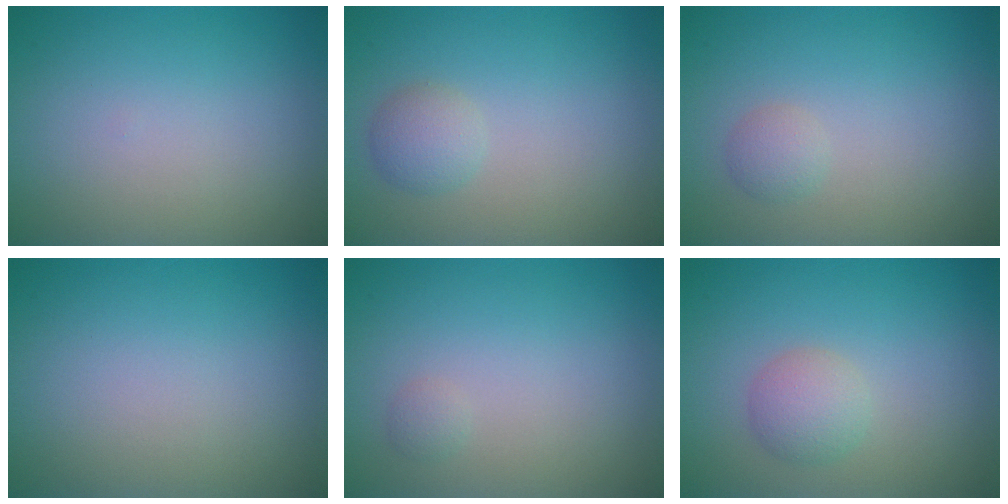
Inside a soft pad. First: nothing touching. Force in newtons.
{"total": 1.8, "press": 1.8, "slide": 0.1}
{"total": 1.2, "press": 1.1, "slide": 0.1}
{"total": 0.0}
{"total": 0.6, "press": 0.6, "slide": 0.0}
{"total": 2.3, "press": 2.3, "slide": 0.0}